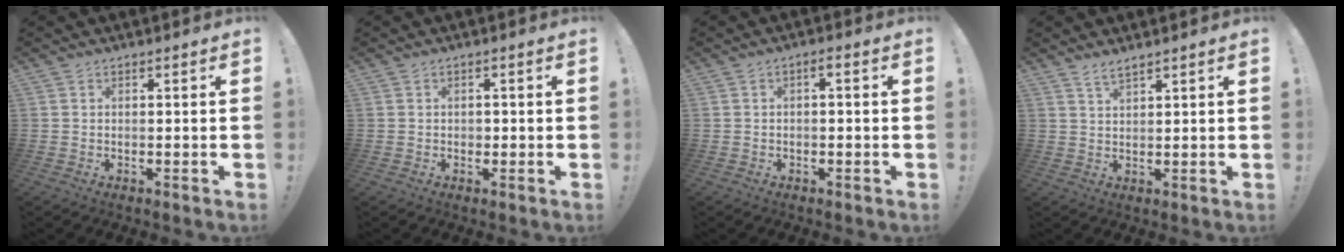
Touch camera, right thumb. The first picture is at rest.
{"total": 1.2, "force": [-0.5, 1.0, 0.5], "torque": [-0.012, 0.005, -0.009]}
{"total": 1.8, "force": [-0.9, 0.5, 1.5], "torque": [-0.029, 0.011, -0.018]}
{"total": 2.6, "force": [2.3, 0.2, 1.2], "torque": [-0.022, -0.016, 0.041]}